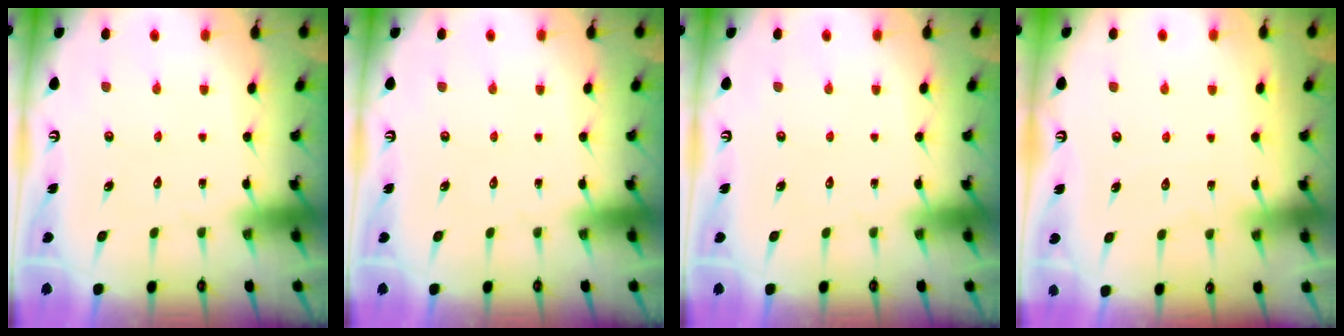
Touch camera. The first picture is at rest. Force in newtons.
{"total": 0.0}
{"total": 0.0}
{"total": 6.1, "press": 6.1, "slide": 0.7}